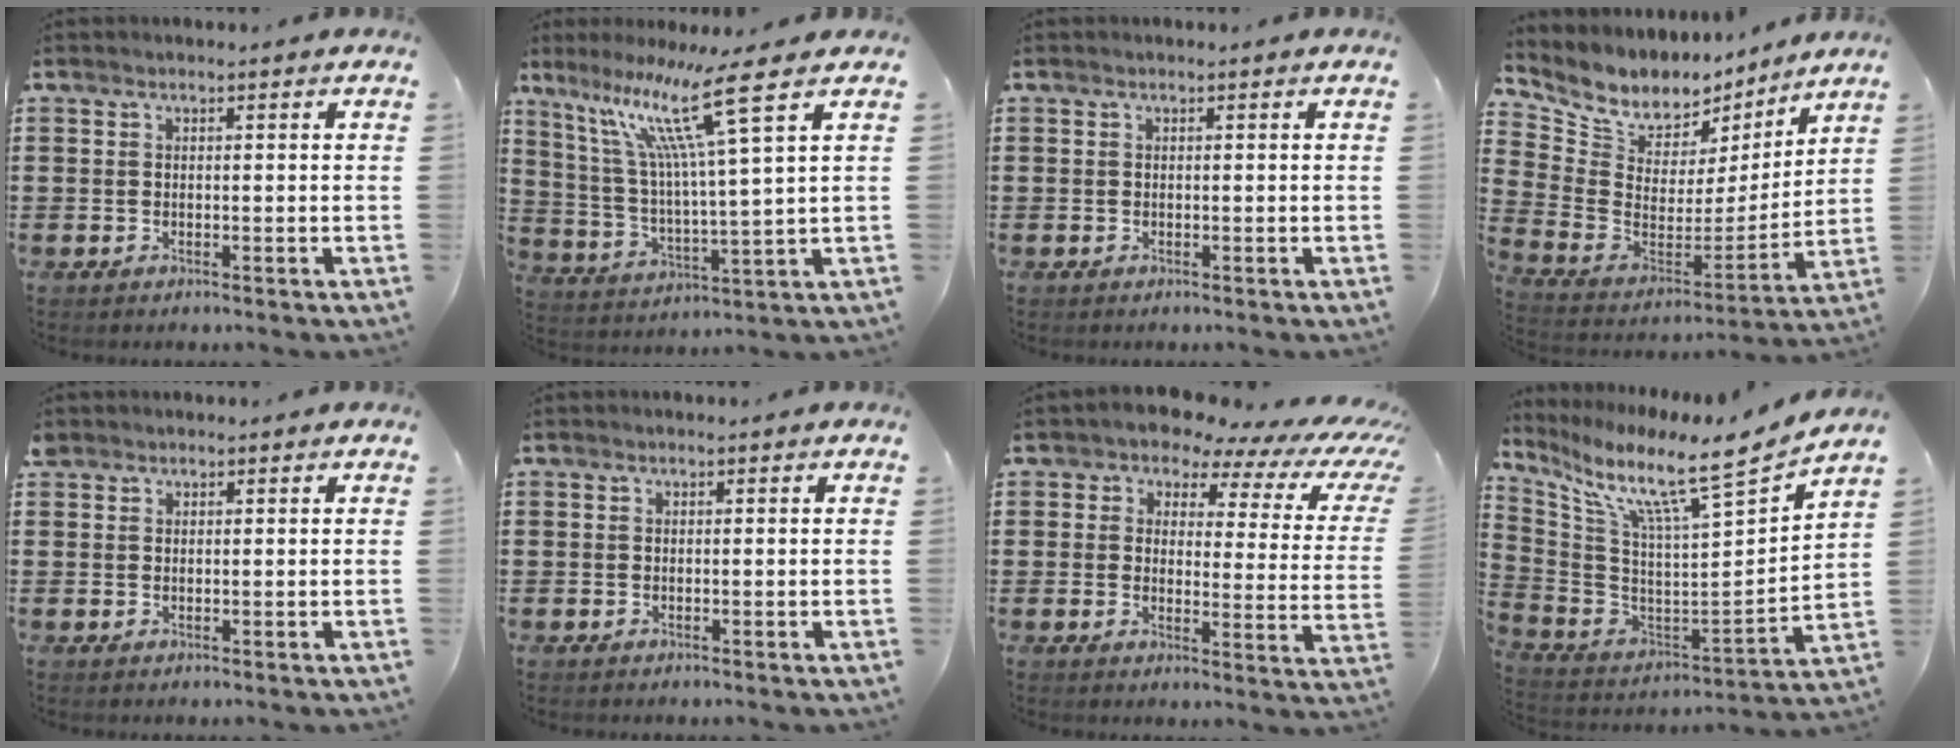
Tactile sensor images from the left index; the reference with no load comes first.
{"total": 13.4, "force": [8.0, -0.3, 10.8], "torque": [-0.221, -0.026, 0.122]}
{"total": 0.0}
{"total": 7.1, "force": [5.8, 3.8, 1.2], "torque": [-0.068, -0.045, 0.105]}
{"total": 0.9, "force": [0.8, 0.5, 0.2], "torque": [-0.008, 0.003, 0.015]}
{"total": 0.0}
{"total": 5.0, "force": [4.0, 2.1, 2.2], "torque": [-0.055, -0.023, 0.061]}
{"total": 9.6, "force": [7.4, 0.4, 6.1], "torque": [-0.134, -0.070, 0.108]}